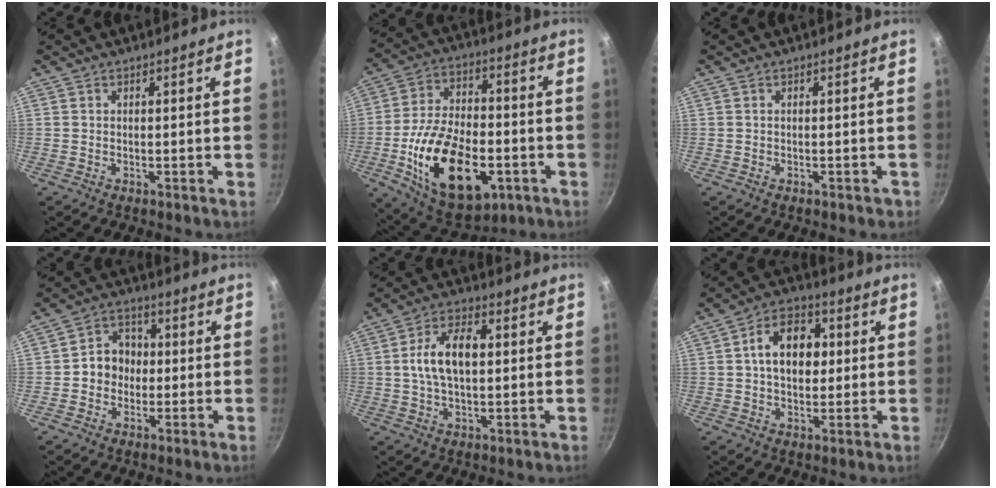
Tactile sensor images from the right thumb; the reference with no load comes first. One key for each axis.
{"total": 23.2, "fx": -6.8, "fy": 13.1, "fz": 17.9, "tx": -0.295, "ty": 0.025, "tz": -0.103}
{"total": 1.0, "fx": -0.6, "fy": 0.6, "fz": 0.5, "tx": 0.000, "ty": 0.011, "tz": 0.001}
{"total": 7.3, "fx": -0.5, "fy": 6.4, "fz": 3.5, "tx": -0.017, "ty": 0.018, "tz": -0.020}
{"total": 10.0, "fx": 1.1, "fy": 5.6, "fz": 8.3, "tx": -0.141, "ty": 0.018, "tz": 0.014}
{"total": 11.5, "fx": 1.5, "fy": 8.1, "fz": 8.1, "tx": -0.091, "ty": 0.017, "tz": 0.011}